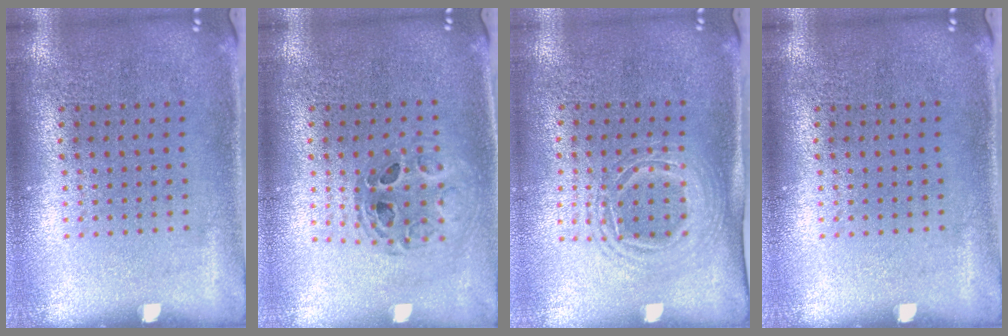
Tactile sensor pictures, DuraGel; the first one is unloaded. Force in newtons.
{"total": 0.8, "press": 0.7, "slide": 0.2}
{"total": 1.5, "press": 1.3, "slide": 0.9}
{"total": 0.0}